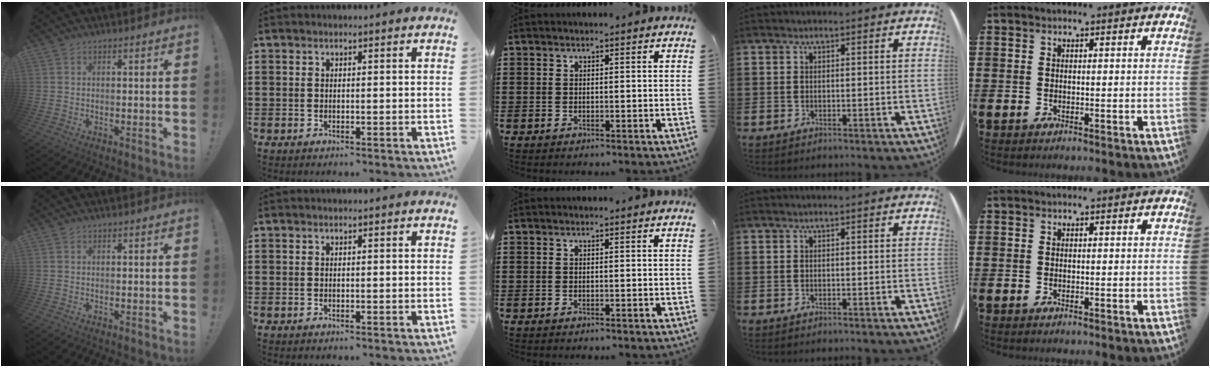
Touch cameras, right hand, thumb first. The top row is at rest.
{}